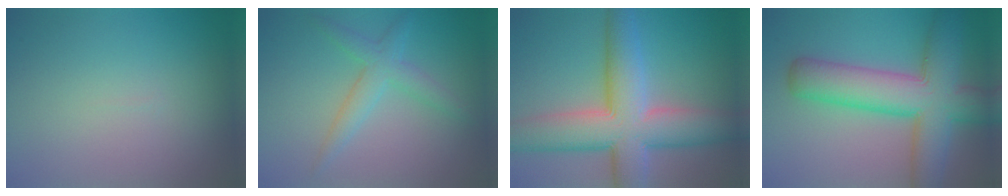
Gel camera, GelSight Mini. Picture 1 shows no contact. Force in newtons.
{"total": 2.9, "press": 2.9, "slide": 0.1}
{"total": 10.4, "press": 10.4, "slide": 0.6}
{"total": 9.9, "press": 9.9, "slide": 0.4}